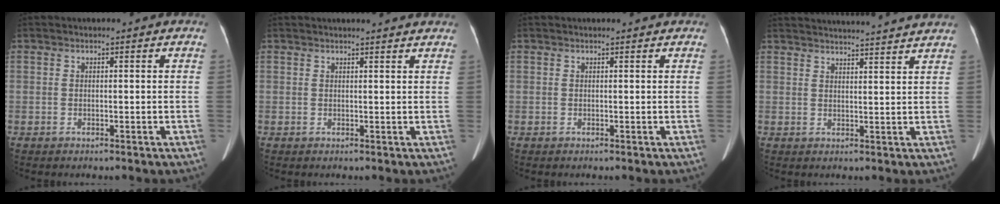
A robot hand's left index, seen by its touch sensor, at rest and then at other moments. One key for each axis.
{"total": 6.5, "fx": 6.1, "fy": 0.5, "fz": 2.3, "tx": -0.031, "ty": 0.014, "tz": 0.059}
{"total": 1.8, "fx": 1.6, "fy": 0.4, "fz": 0.5, "tx": -0.016, "ty": 0.012, "tz": 0.016}
{"total": 16.4, "fx": 15.7, "fy": -0.3, "fz": 4.7, "tx": -0.079, "ty": -0.002, "tz": 0.201}